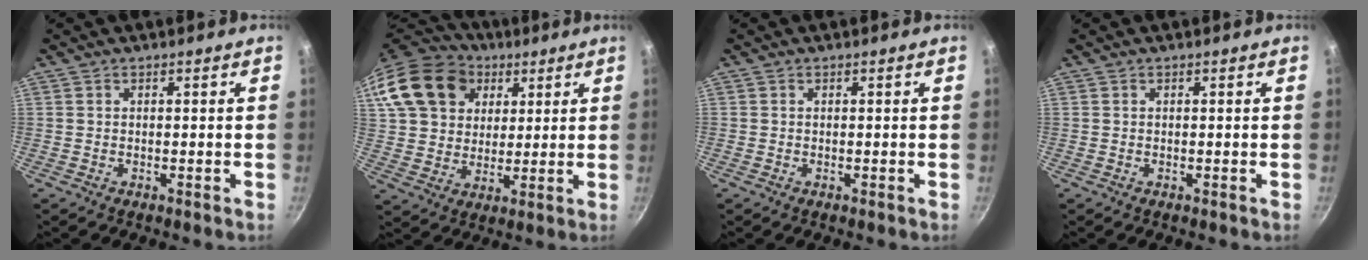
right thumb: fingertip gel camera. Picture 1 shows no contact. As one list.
[{"total": 21.5, "force": [8.6, 16.6, 10.6], "torque": [-0.210, 0.021, 0.156]}, {"total": 0.0}, {"total": 0.0}]